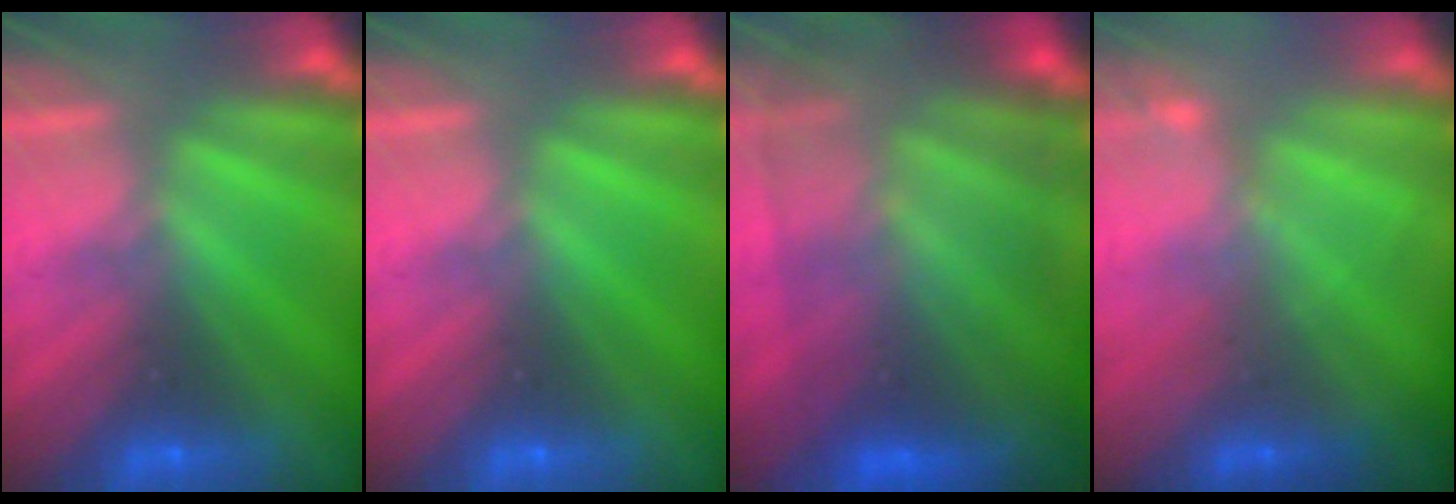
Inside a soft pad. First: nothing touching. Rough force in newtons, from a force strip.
{"total": 0.0}
{"total": 7.2}
{"total": 2.2}